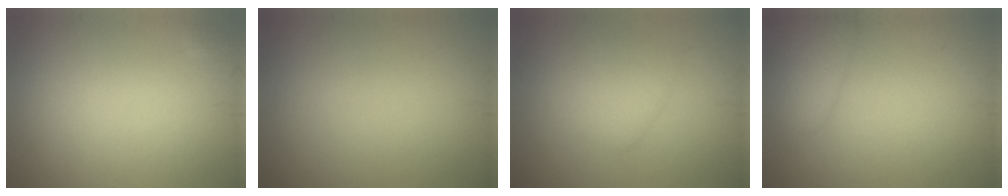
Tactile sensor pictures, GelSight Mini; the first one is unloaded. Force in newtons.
{"total": 0.0}
{"total": 2.6, "press": 2.6, "slide": 0.2}
{"total": 2.7, "press": 2.7, "slide": 0.2}